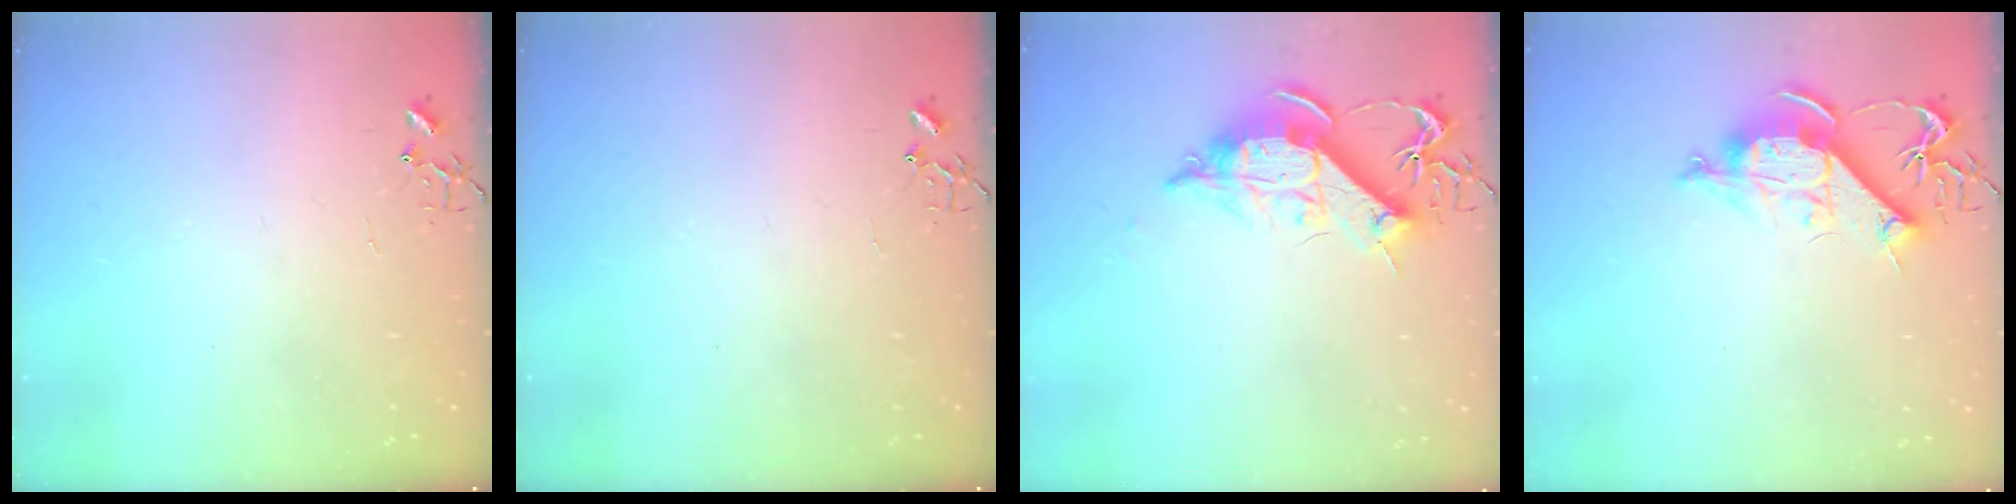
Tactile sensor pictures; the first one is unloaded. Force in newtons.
{"total": 0.0}
{"total": 12.5, "press": 12.5, "slide": 1.1}
{"total": 10.4, "press": 10.3, "slide": 0.8}